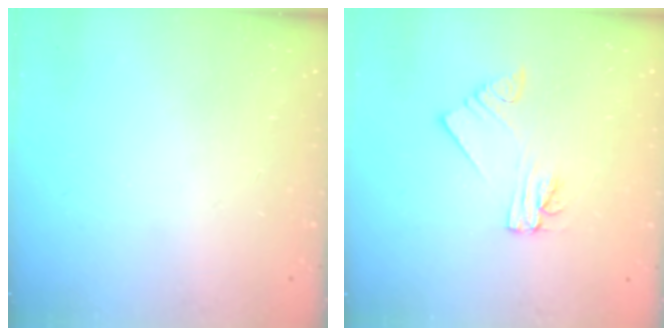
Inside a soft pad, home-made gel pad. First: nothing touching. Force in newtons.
{"total": 2.2, "press": 2.2, "slide": 0.1}